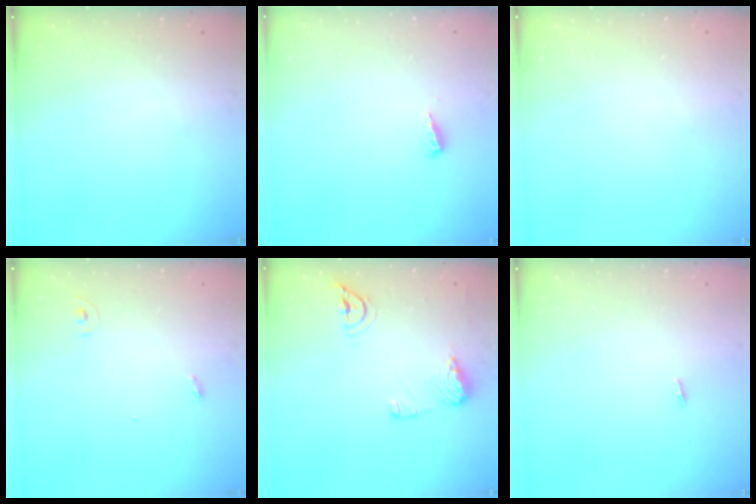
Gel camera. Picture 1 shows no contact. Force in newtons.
{"total": 4.9, "press": 4.8, "slide": 1.2}
{"total": 0.9, "press": 0.9, "slide": 0.0}
{"total": 2.4, "press": 2.4, "slide": 0.2}
{"total": 9.7, "press": 9.7, "slide": 0.3}
{"total": 2.8, "press": 1.8, "slide": 2.2}